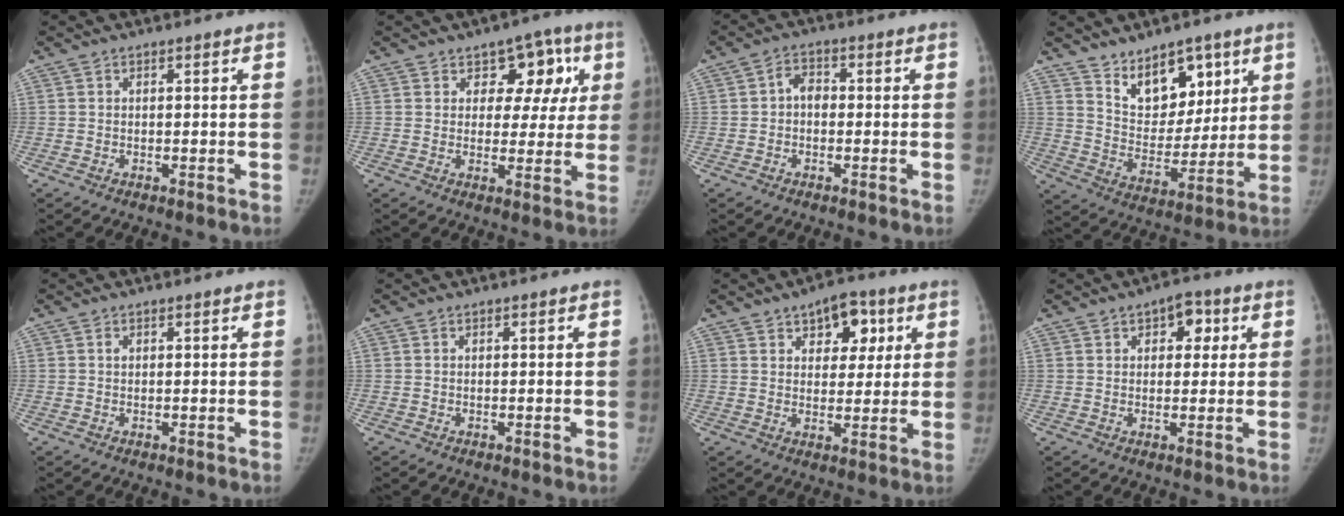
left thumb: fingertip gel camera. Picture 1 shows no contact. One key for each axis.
{"total": 9.3, "fx": 3.5, "fy": 6.6, "fz": 5.5, "tx": -0.010, "ty": -0.006, "tz": 0.041}
{"total": 3.5, "fx": -0.4, "fy": 2.8, "fz": 2.1, "tx": -0.019, "ty": 0.016, "tz": -0.017}
{"total": 13.0, "fx": 7.9, "fy": 7.9, "fz": 6.6, "tx": -0.059, "ty": -0.057, "tz": 0.144}
{"total": 0.7, "fx": 0.2, "fy": 0.5, "fz": 0.4, "tx": -0.006, "ty": 0.000, "tz": 0.004}
{"total": 0.0}
{"total": 9.1, "fx": 4.1, "fy": 5.7, "fz": 5.8, "tx": -0.037, "ty": -0.011, "tz": 0.053}
{"total": 5.8, "fx": 2.2, "fy": 3.7, "fz": 3.9, "tx": -0.018, "ty": -0.001, "tz": 0.022}